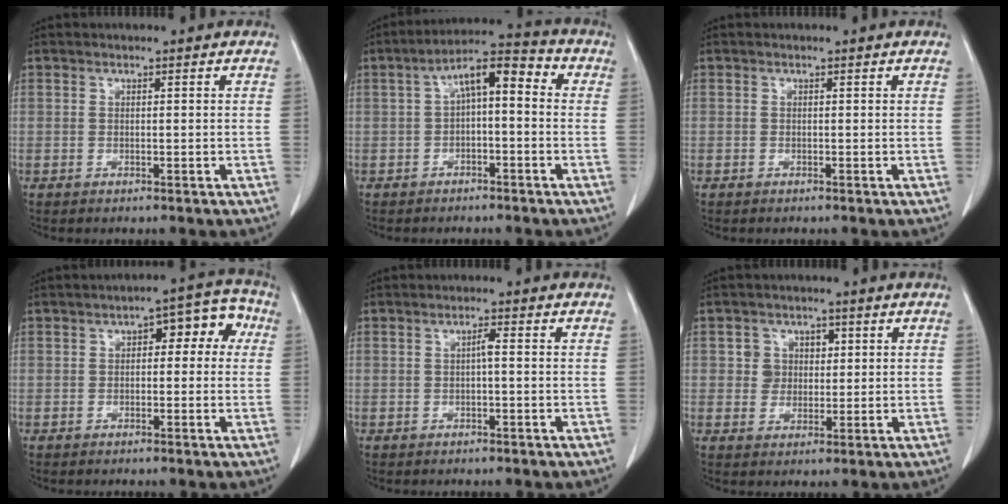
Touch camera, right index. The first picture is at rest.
{"total": 8.4, "force": [0.7, 2.9, 7.8], "torque": [-0.126, 0.044, 0.005]}
{"total": 0.0}
{"total": 7.0, "force": [1.3, 3.5, 5.9], "torque": [-0.062, 0.042, 0.012]}
{"total": 1.3, "force": [-0.1, 0.1, 1.3], "torque": [-0.021, 0.004, -0.002]}
{"total": 3.7, "force": [0.9, 3.5, 0.7], "torque": [-0.002, 0.010, 0.014]}